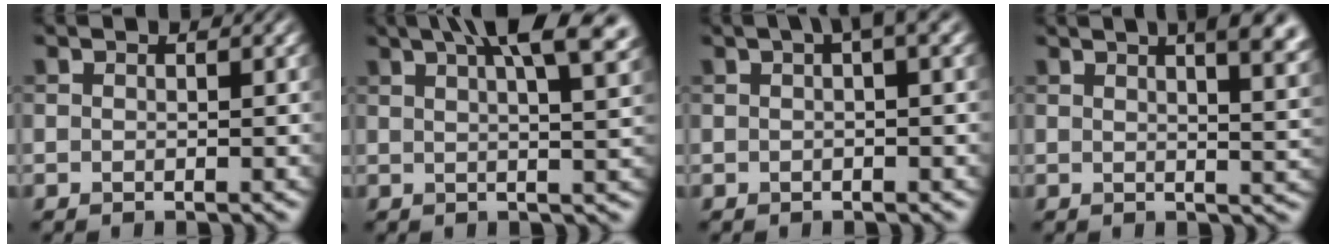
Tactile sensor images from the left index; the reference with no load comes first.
{"total": 11.5, "force": [6.2, 4.0, 8.9], "torque": [-0.081, 0.051, 0.059]}
{"total": 3.0, "force": [1.1, 0.5, 2.7], "torque": [-0.035, 0.013, 0.016]}
{"total": 11.2, "force": [5.8, 4.9, 8.2], "torque": [-0.053, 0.056, 0.055]}